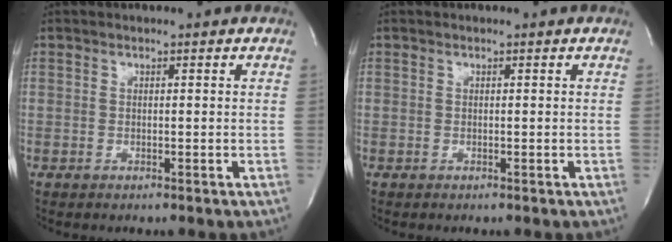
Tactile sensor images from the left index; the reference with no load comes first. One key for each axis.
{"total": 0.0}